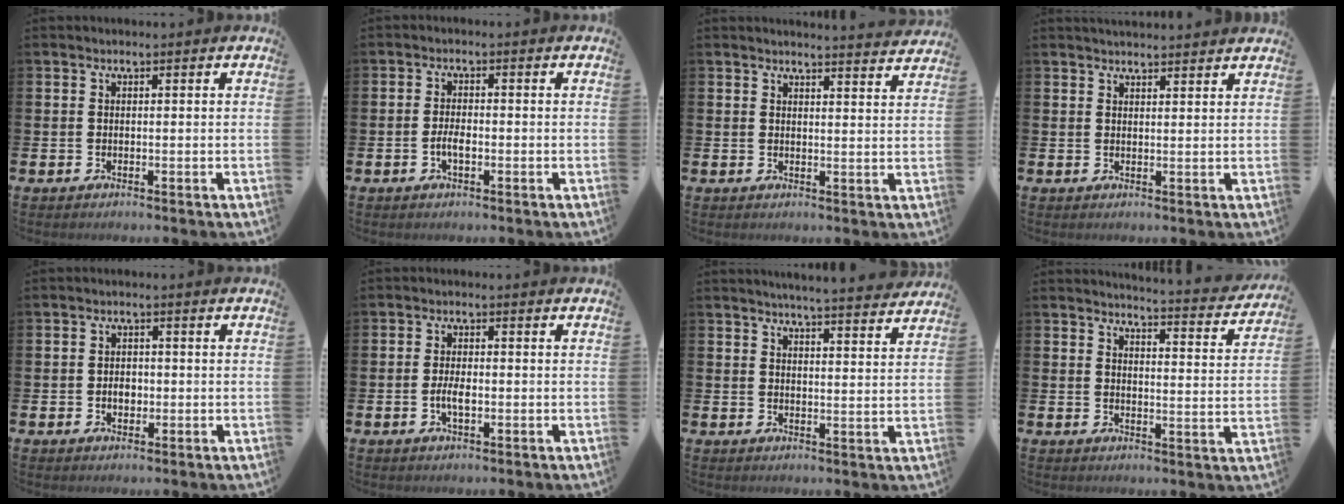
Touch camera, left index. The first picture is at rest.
{"total": 2.2, "force": [-0.7, 1.0, 1.8], "torque": [-0.025, -0.002, -0.016]}
{"total": 3.2, "force": [3.2, -0.3, -0.1], "torque": [0.006, -0.026, 0.056]}
{"total": 2.5, "force": [2.5, 0.1, 0.0], "torque": [-0.003, -0.013, 0.046]}
{"total": 2.4, "force": [-0.4, 1.7, 1.5], "torque": [-0.012, -0.003, -0.013]}
{"total": 2.8, "force": [-0.6, 1.2, 2.4], "torque": [-0.043, 0.001, -0.012]}
{"total": 4.9, "force": [4.8, -0.6, 0.8], "torque": [-0.017, -0.033, 0.083]}
{"total": 4.3, "force": [4.3, -0.3, 0.6], "torque": [-0.014, -0.038, 0.068]}